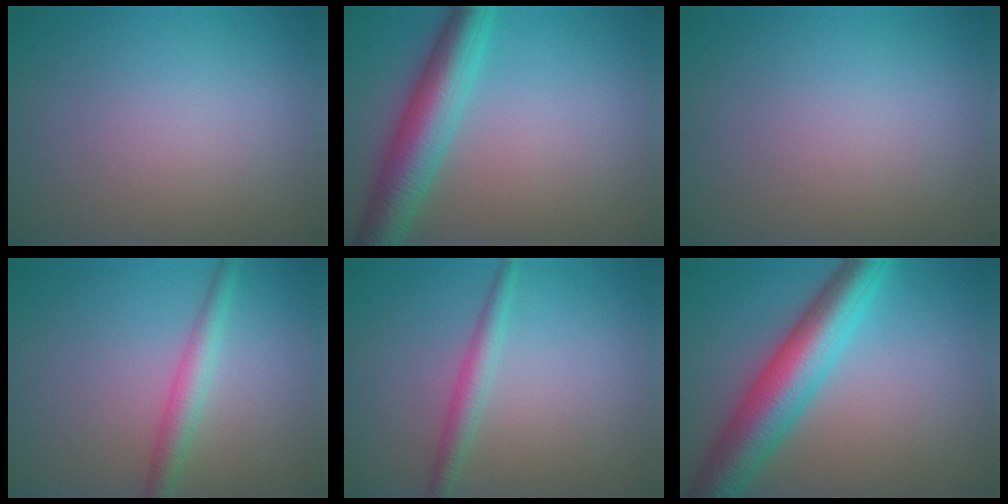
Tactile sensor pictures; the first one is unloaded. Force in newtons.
{"total": 6.5, "press": 6.5, "slide": 0.1}
{"total": 0.0}
{"total": 2.6, "press": 2.6, "slide": 0.1}
{"total": 2.1, "press": 2.1, "slide": 0.1}
{"total": 8.2, "press": 8.2, "slide": 0.2}